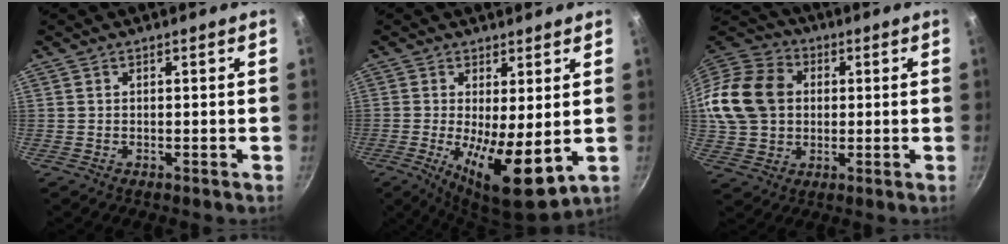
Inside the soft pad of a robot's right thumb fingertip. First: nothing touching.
{"total": 11.7, "force": [-0.8, 3.6, 11.1], "torque": [-0.179, -0.020, -0.005]}
{"total": 16.8, "force": [1.9, 13.7, 9.6], "torque": [-0.166, 0.023, 0.027]}